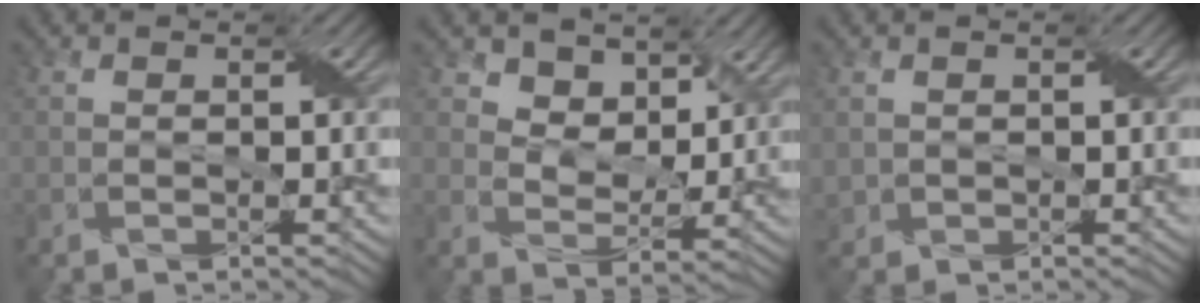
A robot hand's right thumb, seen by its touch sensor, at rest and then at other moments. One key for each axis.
{"total": 5.5, "fx": 3.8, "fy": 3.4, "fz": 2.1, "tx": -0.055, "ty": -0.017, "tz": 0.066}
{"total": 1.3, "fx": 0.4, "fy": 1.2, "fz": 0.3, "tx": -0.016, "ty": -0.002, "tz": 0.011}